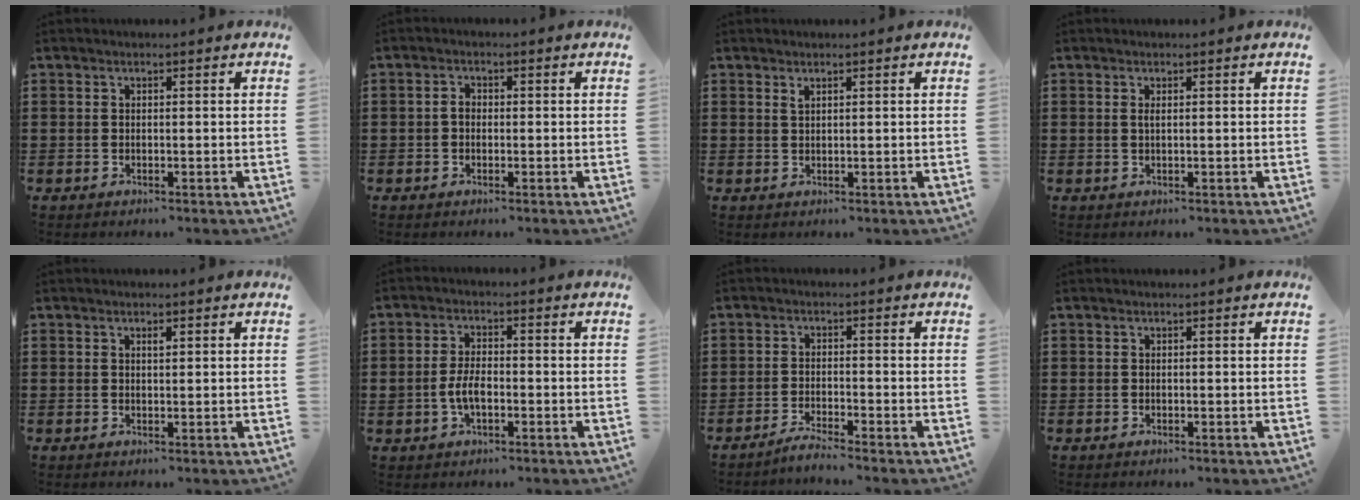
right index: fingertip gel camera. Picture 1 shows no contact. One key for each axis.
{"total": 1.6, "fx": -0.2, "fy": 1.1, "fz": 1.2, "tx": -0.024, "ty": 0.005, "tz": -0.005}
{"total": 0.8, "fx": 0.5, "fy": 0.1, "fz": 0.6, "tx": -0.013, "ty": 0.001, "tz": 0.010}
{"total": 0.7, "fx": 0.2, "fy": 0.2, "fz": 0.7, "tx": -0.015, "ty": 0.001, "tz": 0.004}
{"total": 0.8, "fx": 0.3, "fy": 0.3, "fz": 0.6, "tx": -0.013, "ty": 0.002, "tz": 0.006}
{"total": 3.9, "fx": -0.9, "fy": 2.0, "fz": 3.3, "tx": -0.080, "ty": -0.001, "tz": -0.022}
{"total": 2.2, "fx": -2.1, "fy": -0.3, "fz": 0.6, "tx": -0.010, "ty": 0.002, "tz": -0.039}
{"total": 0.0}